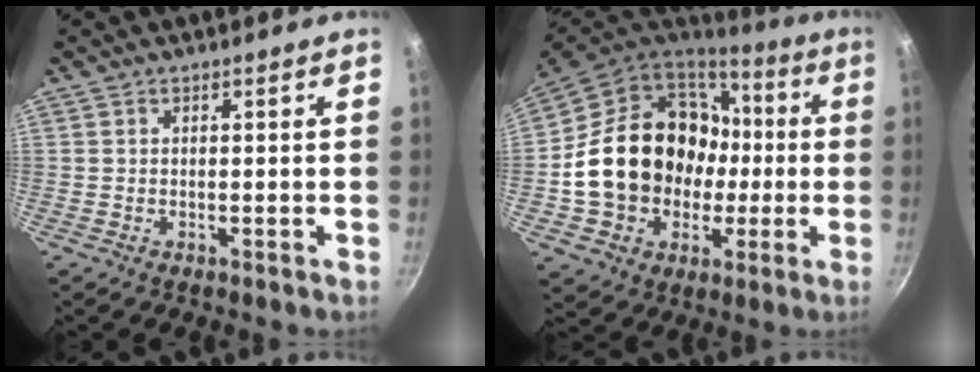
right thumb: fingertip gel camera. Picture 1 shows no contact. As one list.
[{"total": 23.9, "force": [-0.2, 19.5, 13.8], "torque": [-0.221, 0.048, 0.021]}]